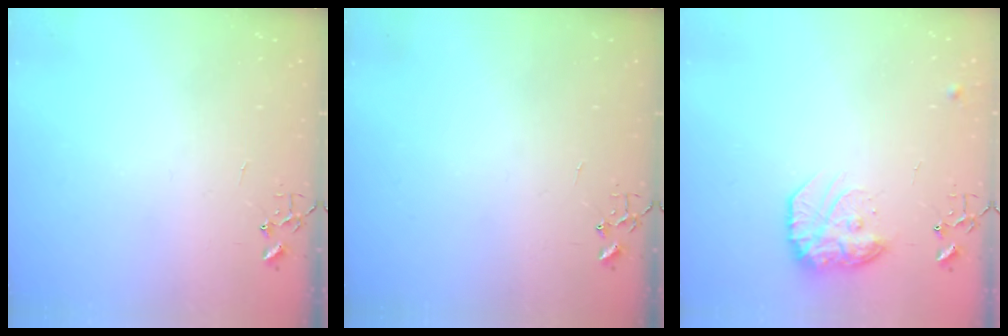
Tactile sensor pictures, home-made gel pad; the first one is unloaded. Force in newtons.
{"total": 0.0}
{"total": 15.0, "press": 15.0, "slide": 1.2}